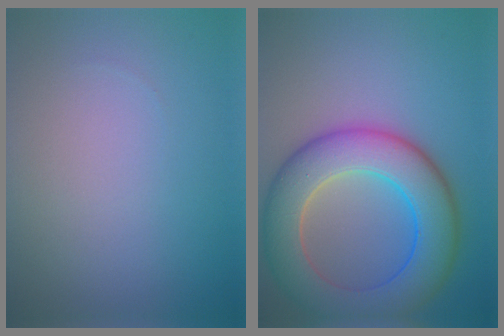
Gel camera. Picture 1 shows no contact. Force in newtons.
{"total": 9.8, "press": 9.8, "slide": 0.4}